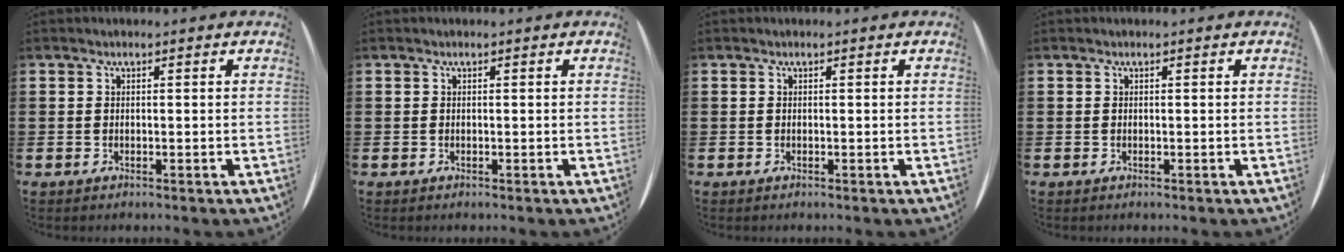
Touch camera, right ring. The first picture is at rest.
{"total": 0.0}
{"total": 0.0}
{"total": 0.0}